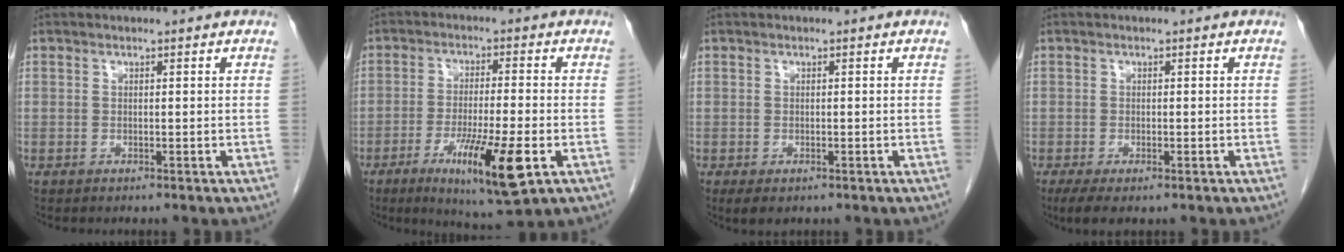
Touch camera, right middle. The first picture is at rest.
{"total": 11.8, "force": [-4.8, 1.0, 10.7], "torque": [-0.185, -0.030, -0.073]}
{"total": 2.5, "force": [-1.4, 1.3, 1.6], "torque": [-0.028, -0.005, -0.014]}
{"total": 4.8, "force": [-2.8, 1.3, 3.6], "torque": [-0.065, -0.015, -0.046]}